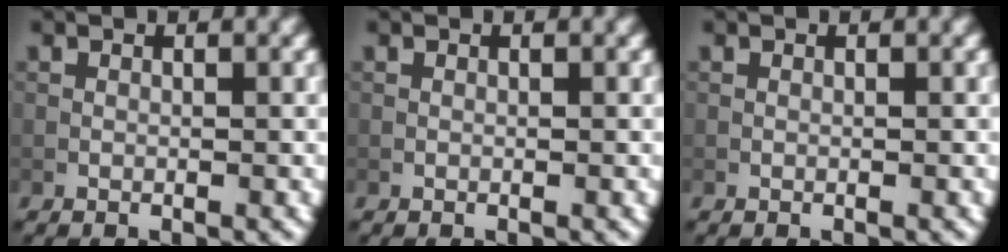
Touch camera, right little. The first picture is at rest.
{"total": 0.0}
{"total": 0.0}